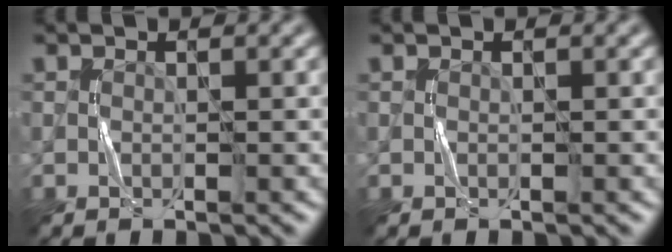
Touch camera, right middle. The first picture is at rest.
{"total": 0.0}